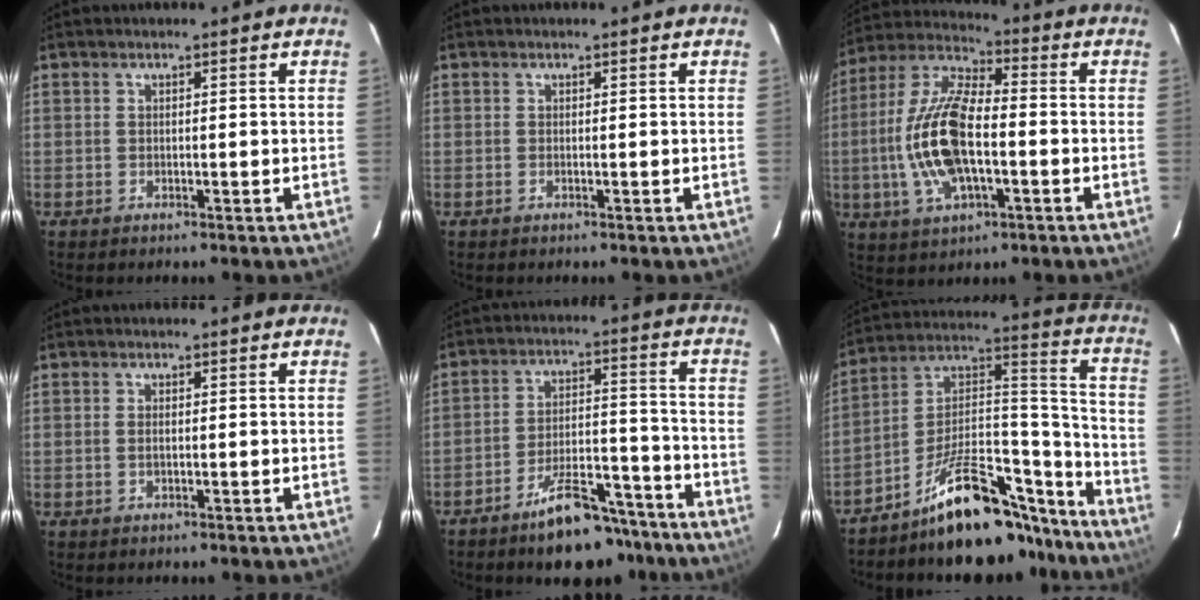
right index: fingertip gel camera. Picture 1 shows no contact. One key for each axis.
{"total": 0.0}
{"total": 16.7, "fx": -2.8, "fy": 7.2, "fz": 14.8, "tx": -0.310, "ty": 0.004, "tz": -0.054}
{"total": 1.2, "fx": -0.1, "fy": 0.6, "fz": 1.1, "tx": -0.022, "ty": 0.001, "tz": -0.003}
{"total": 14.3, "fx": -11.4, "fy": 5.2, "fz": 6.9, "tx": -0.116, "ty": 0.029, "tz": -0.160}
{"total": 21.5, "fx": -17.3, "fy": 7.3, "fz": 10.6, "tx": -0.148, "ty": 0.062, "tz": -0.258}